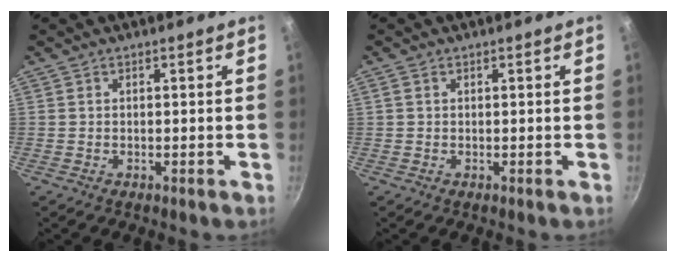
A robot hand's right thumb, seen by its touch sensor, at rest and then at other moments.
{"total": 0.9, "force": [0.3, 0.7, 0.5], "torque": [-0.010, 0.004, 0.005]}